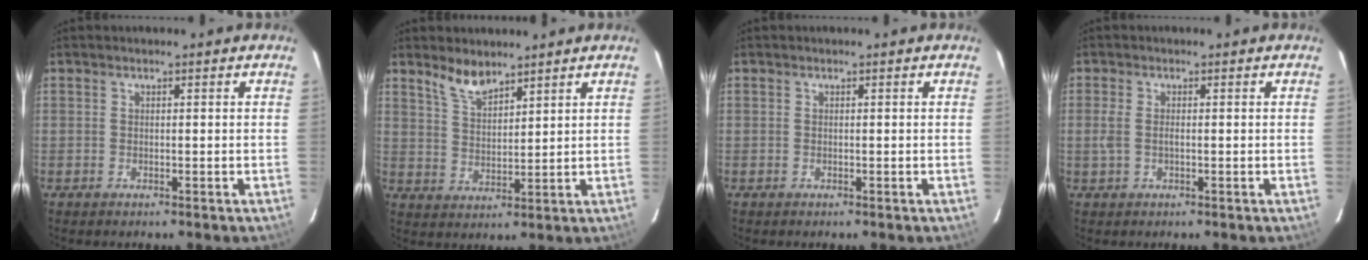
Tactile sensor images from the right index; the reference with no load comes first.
{"total": 5.6, "force": [4.6, 1.7, 2.6], "torque": [-0.049, 0.002, 0.092]}
{"total": 0.0}
{"total": 2.6, "force": [-0.3, 1.1, 2.4], "torque": [-0.051, -0.003, -0.005]}